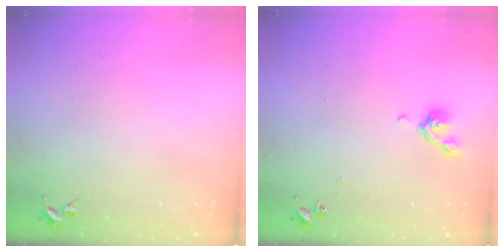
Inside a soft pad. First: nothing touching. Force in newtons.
{"total": 7.3, "press": 7.2, "slide": 1.5}